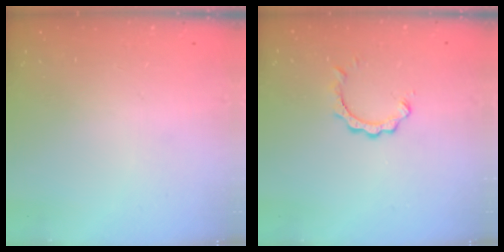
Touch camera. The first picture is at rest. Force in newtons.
{"total": 2.1, "press": 2.1, "slide": 0.2}